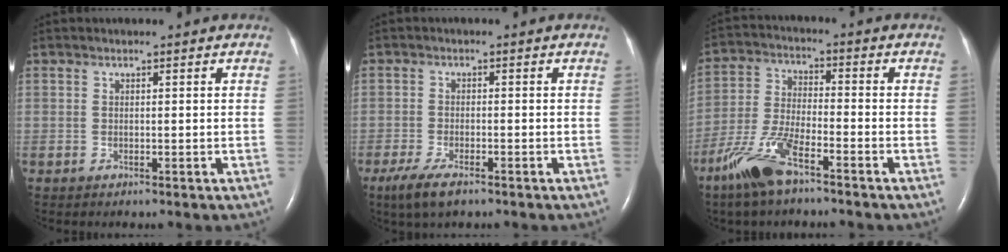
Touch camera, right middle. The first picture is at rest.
{"total": 5.0, "force": [-3.4, 1.3, 3.5], "torque": [-0.079, -0.012, -0.057]}
{"total": 9.5, "force": [-6.4, 2.0, 6.7], "torque": [-0.153, -0.012, -0.129]}